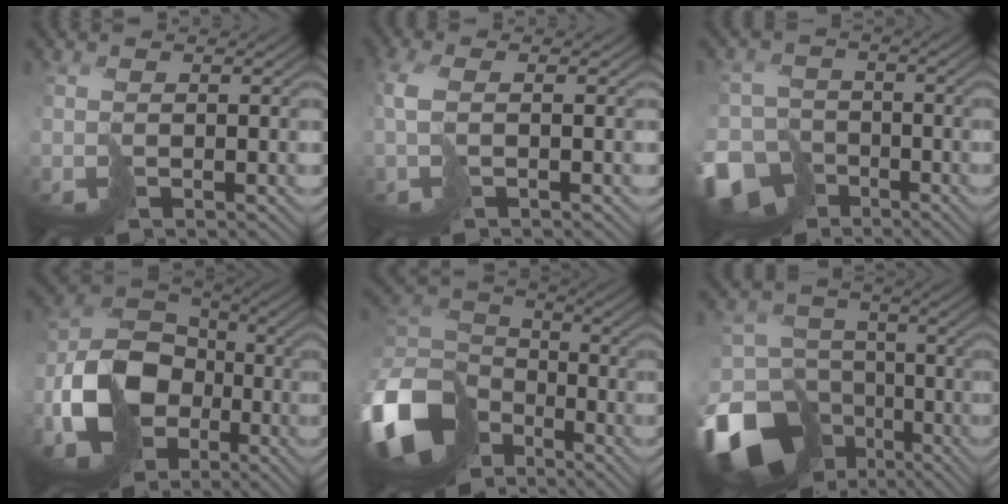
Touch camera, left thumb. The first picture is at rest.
{"total": 2.5, "force": [0.0, 0.9, 2.4], "torque": [-0.059, 0.002, -0.003]}
{"total": 10.6, "force": [-6.9, 7.5, 2.9], "torque": [-0.072, -0.050, -0.118]}
{"total": 13.6, "force": [-4.3, 10.1, 8.0], "torque": [-0.176, -0.034, -0.081]}
{"total": 15.5, "force": [-6.7, 11.4, 8.0], "torque": [-0.262, -0.038, -0.114]}
{"total": 19.0, "force": [-10.4, 14.4, 6.7], "torque": [-0.199, -0.051, -0.149]}